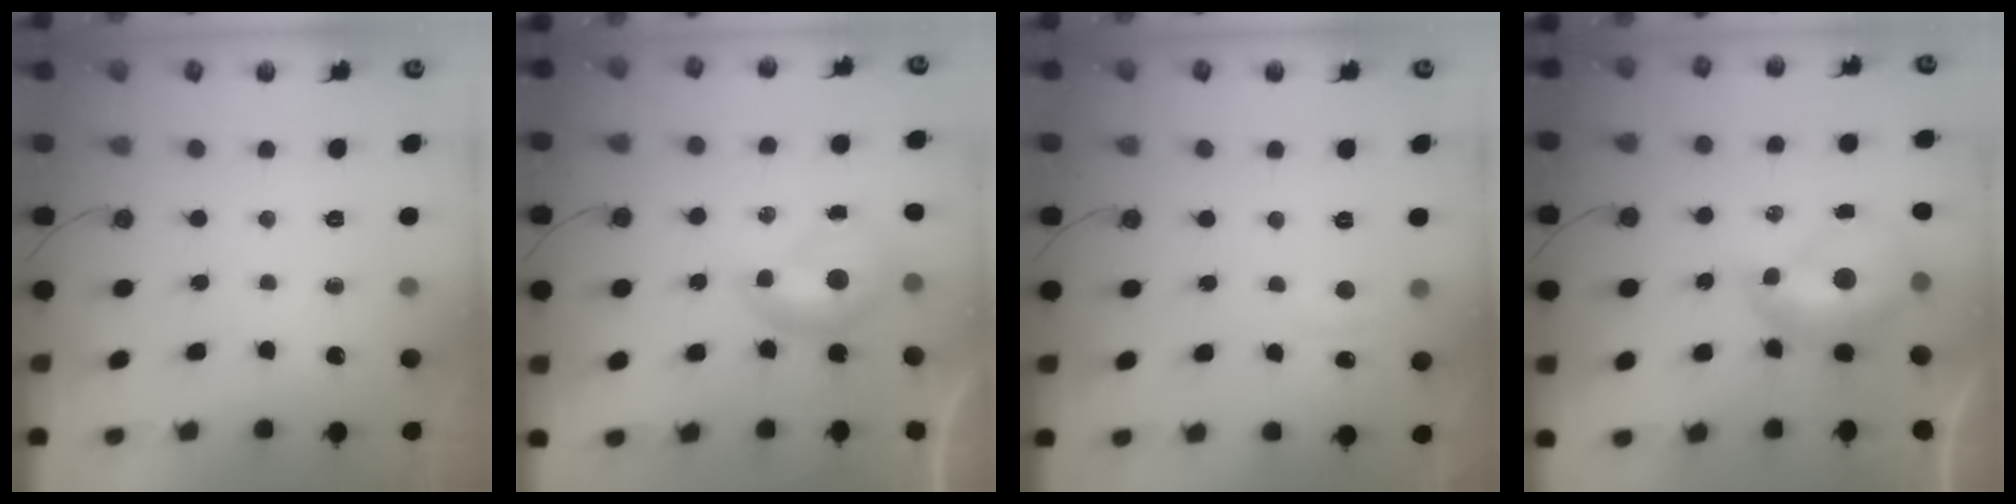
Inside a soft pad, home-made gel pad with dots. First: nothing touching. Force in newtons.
{"total": 0.0}
{"total": 2.3, "press": 2.2, "slide": 0.5}
{"total": 2.4, "press": 2.3, "slide": 0.7}